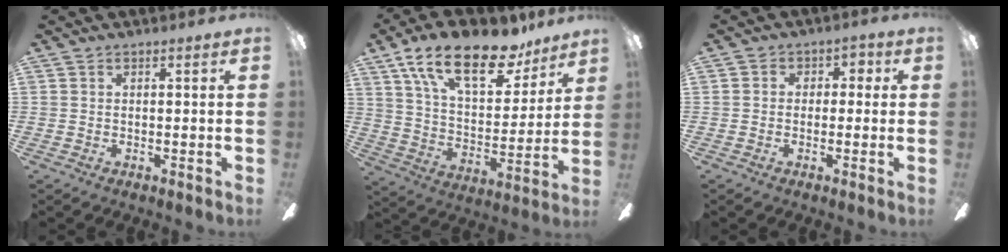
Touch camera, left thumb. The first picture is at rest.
{"total": 22.0, "force": [14.7, 9.2, 13.4], "torque": [-0.216, -0.083, 0.254]}
{"total": 3.0, "force": [-1.0, 2.7, 1.0], "torque": [-0.020, 0.019, -0.019]}